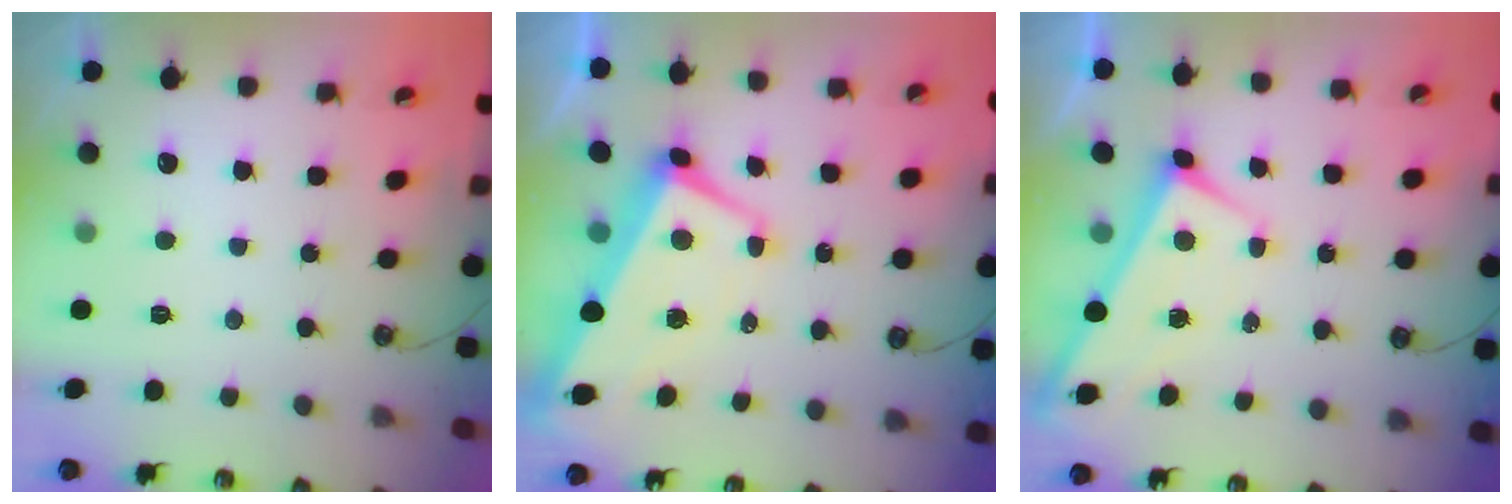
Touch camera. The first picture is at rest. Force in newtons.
{"total": 1.8, "press": 1.1, "slide": 1.3}
{"total": 1.7, "press": 1.7, "slide": 0.1}